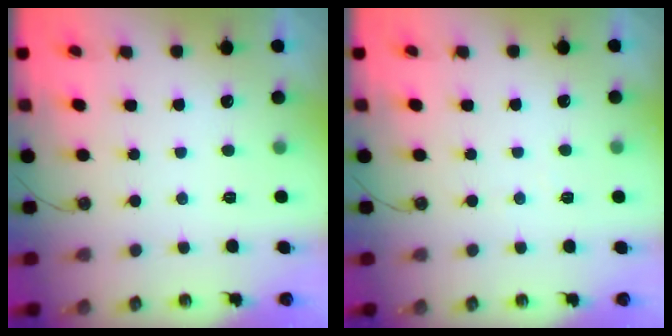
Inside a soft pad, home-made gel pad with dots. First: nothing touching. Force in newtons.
{"total": 2.0, "press": 2.0, "slide": 0.3}